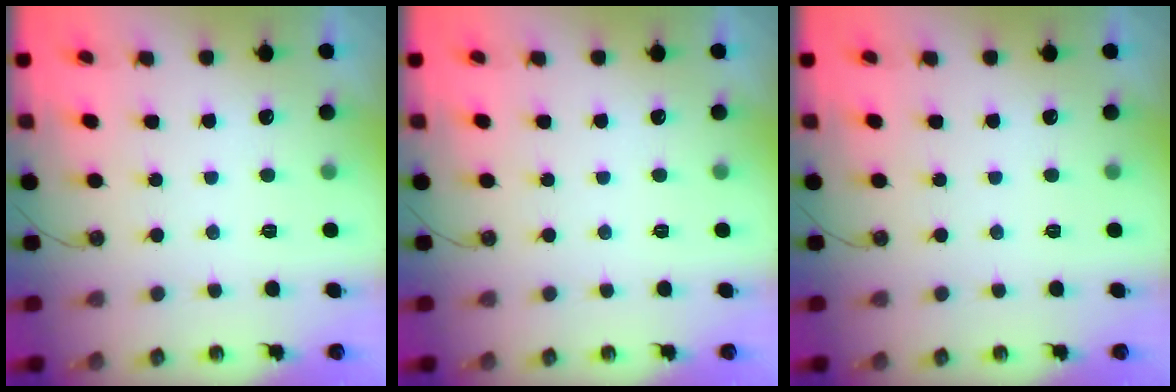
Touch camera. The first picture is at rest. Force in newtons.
{"total": 0.0}
{"total": 0.0}